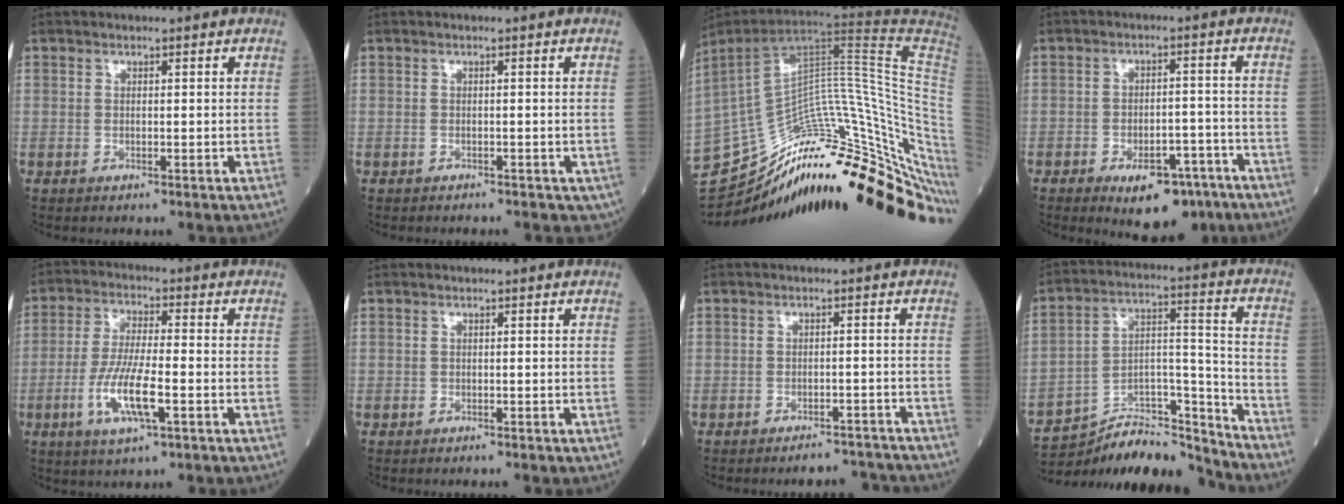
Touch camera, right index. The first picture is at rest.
{"total": 2.7, "force": [-2.1, 1.3, 1.2], "torque": [-0.011, -0.002, -0.018]}
{"total": 32.6, "force": [-23.4, 3.6, 22.4], "torque": [-0.205, 0.009, -0.319]}
{"total": 9.0, "force": [-5.9, 4.0, 5.5], "torque": [-0.072, 0.006, -0.080]}
{"total": 9.2, "force": [-3.1, 1.4, 8.5], "torque": [-0.175, -0.009, -0.057]}
{"total": 0.5, "force": [-0.5, 0.1, 0.2], "torque": [-0.008, -0.001, -0.006]}
{"total": 4.0, "force": [-3.9, 1.0, -0.4], "torque": [0.018, 0.012, -0.051]}
{"total": 18.6, "force": [-18.0, 1.9, 4.1], "torque": [-0.076, 0.036, -0.297]}